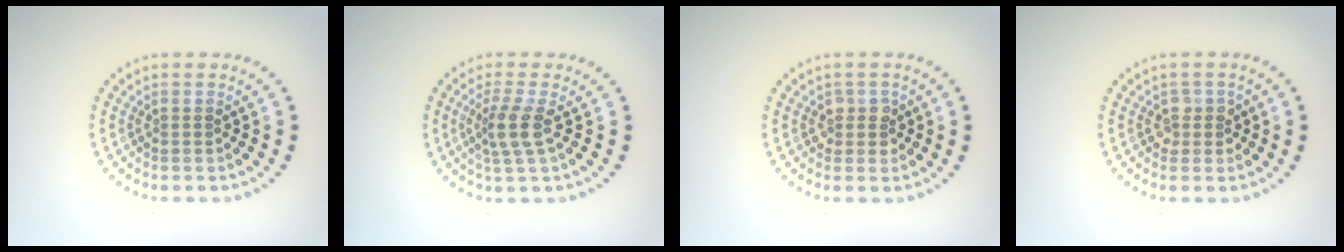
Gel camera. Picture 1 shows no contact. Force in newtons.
{"total": 2.6, "press": 2.1, "slide": 1.6}
{"total": 1.5, "press": 1.4, "slide": 0.6}
{"total": 1.5, "press": 1.3, "slide": 0.7}